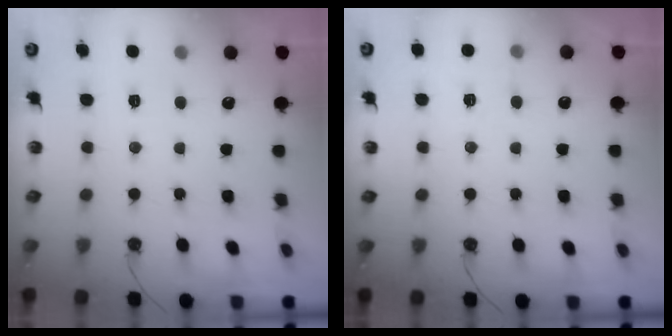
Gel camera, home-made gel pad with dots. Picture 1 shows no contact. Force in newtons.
{"total": 8.7, "press": 2.9, "slide": 8.2}